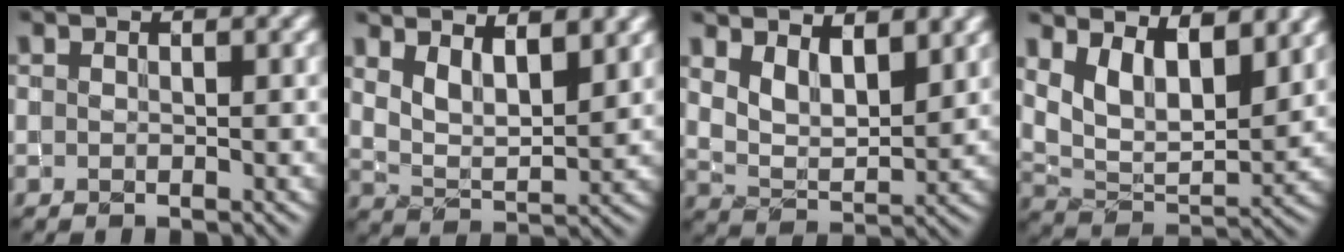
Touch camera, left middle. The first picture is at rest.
{"total": 4.6, "force": [3.1, 1.6, 3.0], "torque": [-0.057, -0.006, 0.058]}
{"total": 4.5, "force": [2.8, 1.9, 2.9], "torque": [-0.058, -0.009, 0.052]}
{"total": 7.4, "force": [4.1, 3.4, 5.1], "torque": [-0.096, -0.009, 0.074]}